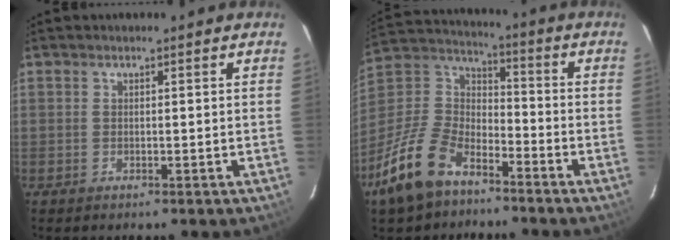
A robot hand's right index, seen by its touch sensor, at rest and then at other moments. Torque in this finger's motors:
{"motor_torque": [1.05, -1.09, 0.68, 0.16]}